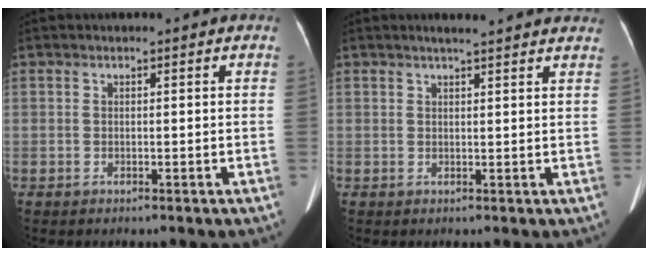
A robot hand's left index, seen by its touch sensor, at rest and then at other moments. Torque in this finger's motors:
{"motor_torque": [0.13, -0.15, -0.05, 0.01]}